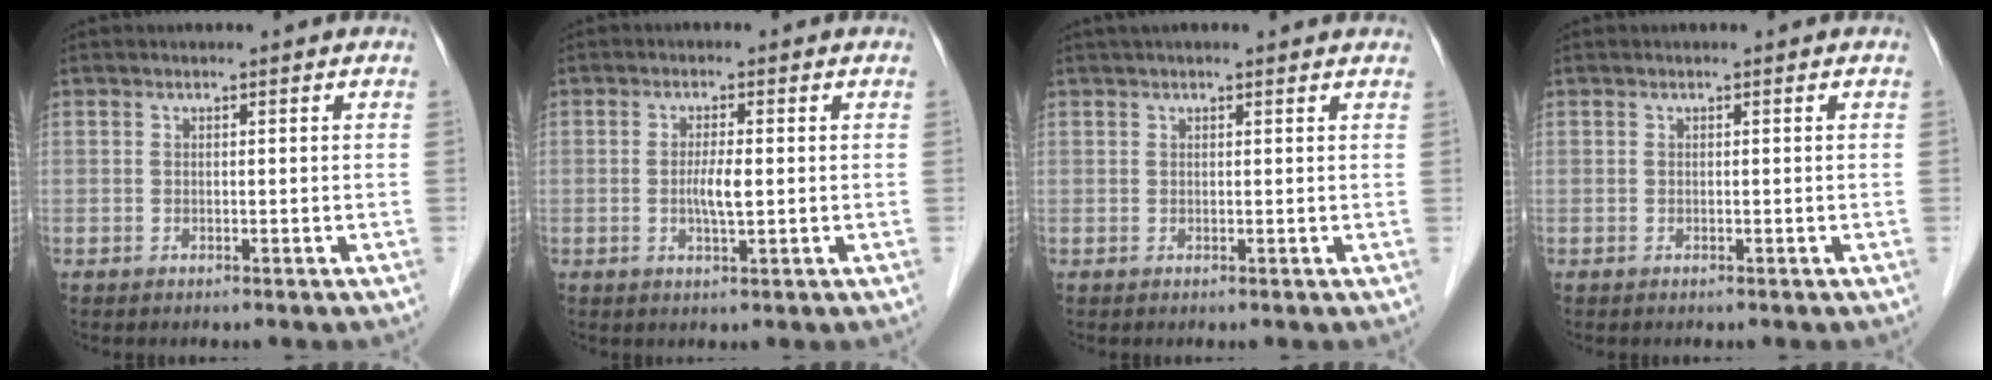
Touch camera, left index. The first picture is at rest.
{"total": 3.1, "force": [-0.2, 0.4, 3.1], "torque": [-0.062, -0.004, -0.003]}
{"total": 5.7, "force": [5.1, 0.5, 2.4], "torque": [-0.034, 0.034, 0.059]}
{"total": 0.0}